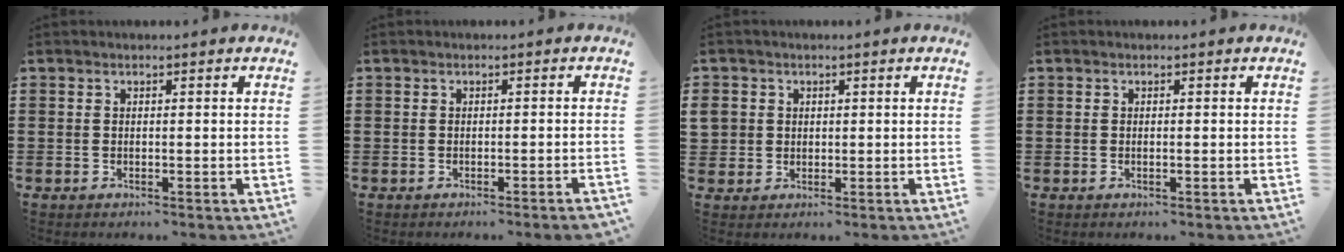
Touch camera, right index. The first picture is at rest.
{"total": 1.1, "force": [-0.8, -0.1, 0.7], "torque": [-0.012, -0.003, -0.015]}
{"total": 2.7, "force": [0.5, 2.6, 0.4], "torque": [-0.020, 0.009, 0.008]}
{"total": 0.0}